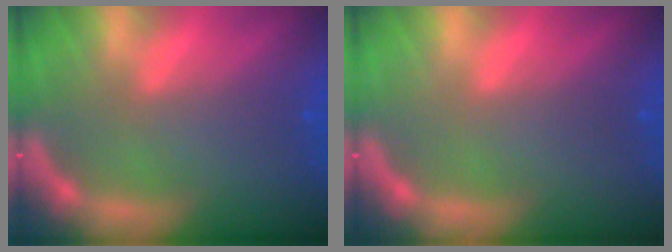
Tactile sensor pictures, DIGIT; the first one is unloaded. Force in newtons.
{"total": 0.0}